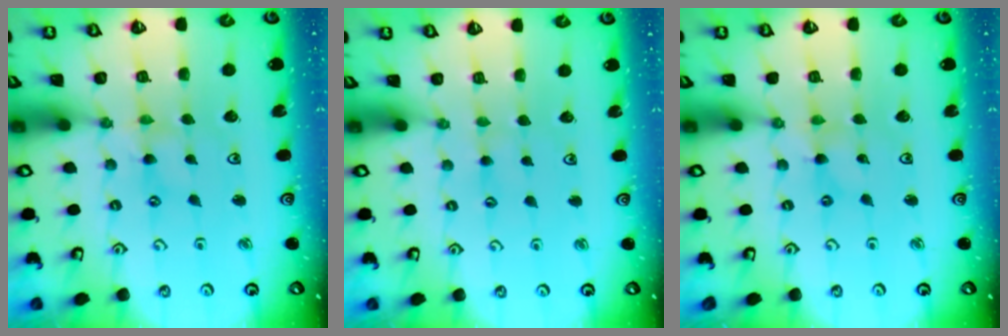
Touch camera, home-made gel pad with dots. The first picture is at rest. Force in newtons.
{"total": 1.4, "press": 1.4, "slide": 0.2}
{"total": 0.0}